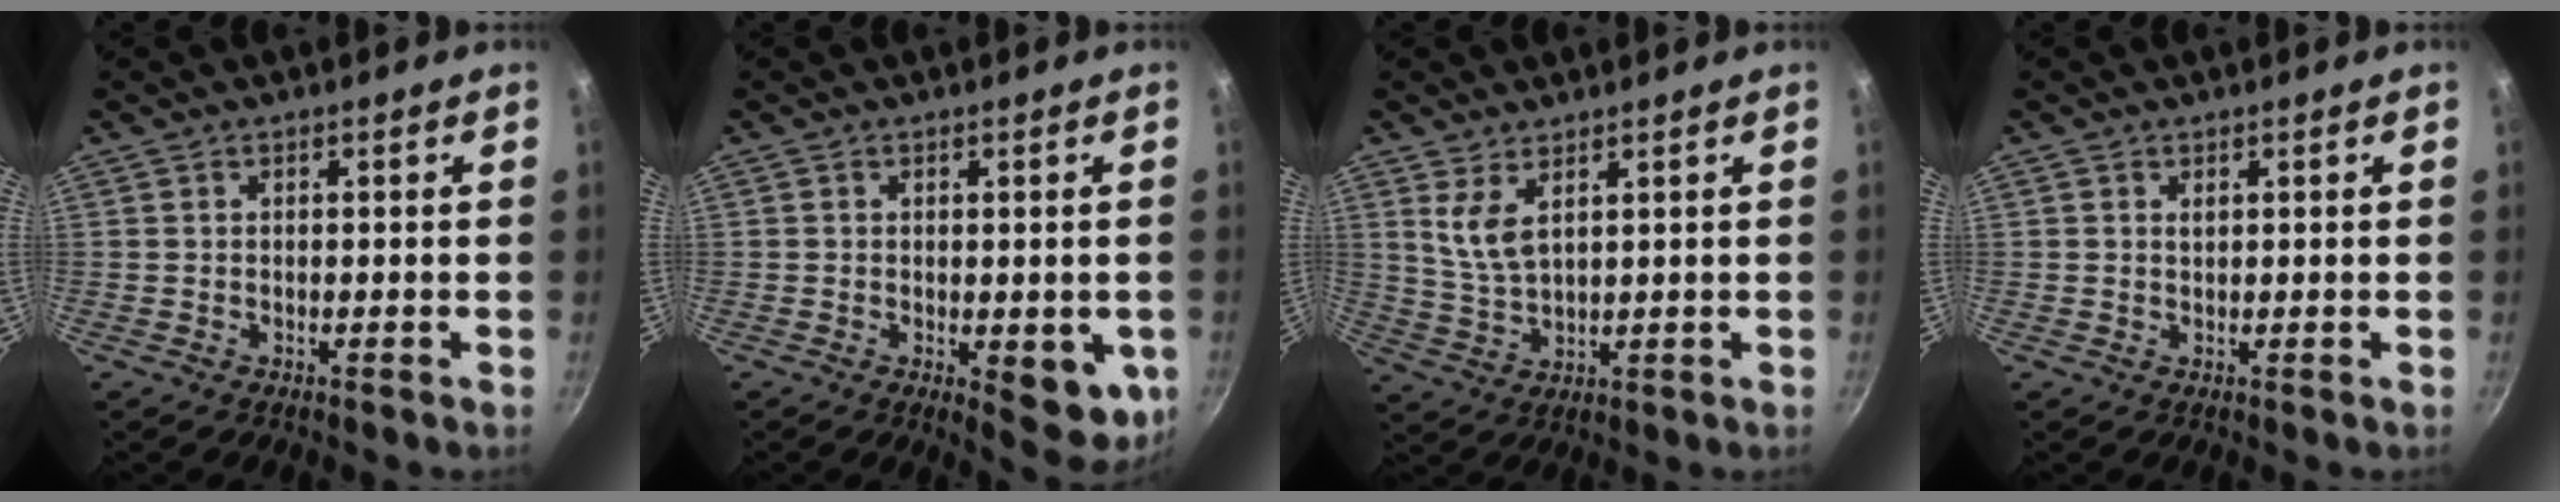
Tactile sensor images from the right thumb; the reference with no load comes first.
{"total": 6.9, "force": [-1.1, 3.6, 5.8], "torque": [-0.053, -0.003, -0.007]}
{"total": 5.5, "force": [2.8, 2.4, 4.1], "torque": [-0.075, -0.031, 0.062]}
{"total": 0.7, "force": [0.5, 0.4, 0.4], "torque": [-0.007, 0.000, 0.010]}